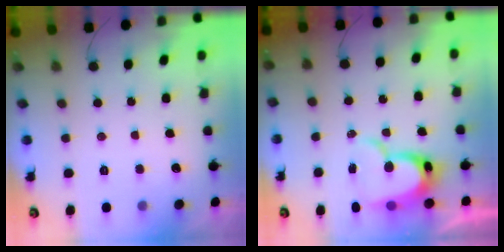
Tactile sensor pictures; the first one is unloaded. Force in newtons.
{"total": 11.4, "press": 11.3, "slide": 1.4}